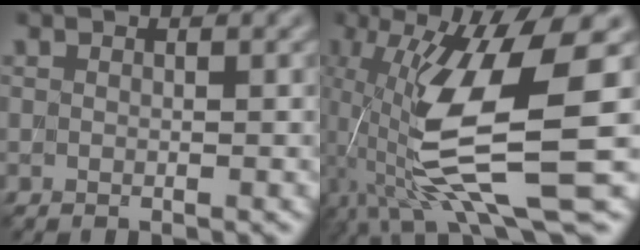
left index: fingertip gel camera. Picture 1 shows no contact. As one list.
[{"total": 12.3, "force": [-1.1, 2.9, 11.8], "torque": [-0.232, -0.009, -0.016]}]